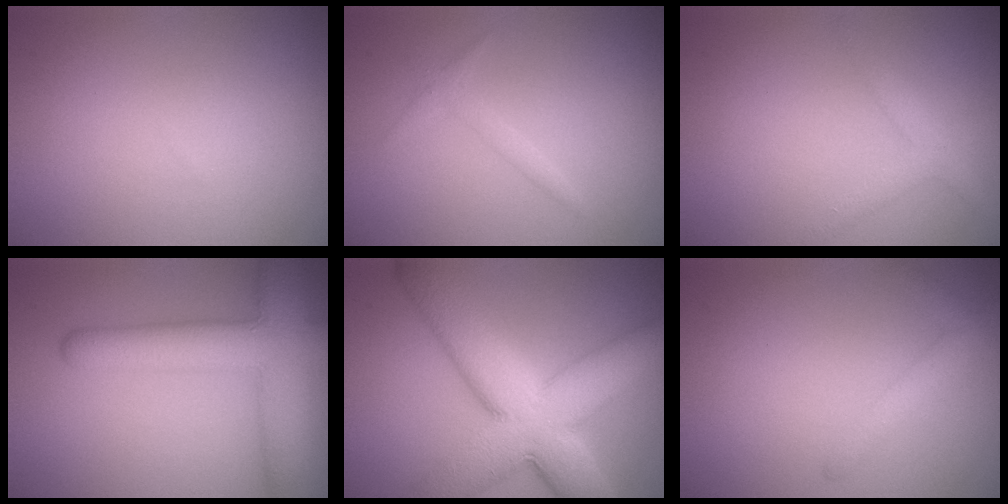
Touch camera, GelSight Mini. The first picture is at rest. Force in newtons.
{"total": 1.1, "press": 1.1, "slide": 0.1}
{"total": 2.0, "press": 2.0, "slide": 0.2}
{"total": 7.7, "press": 7.7, "slide": 0.5}
{"total": 11.7, "press": 11.7, "slide": 0.4}
{"total": 1.6, "press": 1.6, "slide": 0.1}